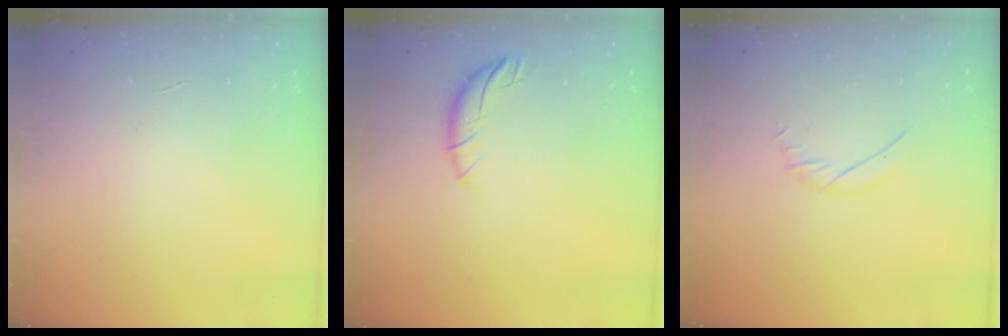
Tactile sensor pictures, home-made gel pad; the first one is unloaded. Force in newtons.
{"total": 6.6, "press": 6.6, "slide": 0.5}
{"total": 5.4, "press": 5.3, "slide": 0.6}